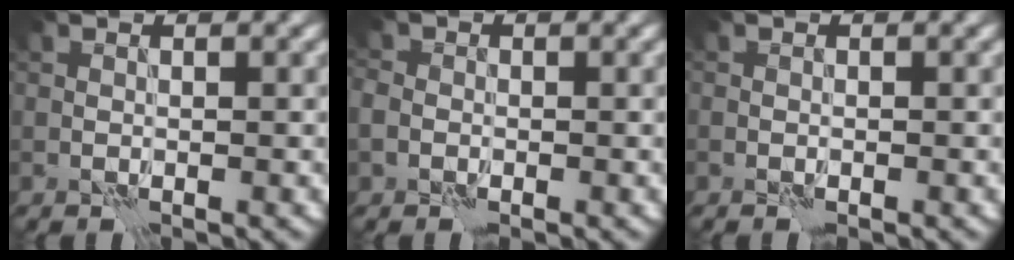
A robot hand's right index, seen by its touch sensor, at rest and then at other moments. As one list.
[{"total": 2.0, "force": [-0.6, 1.8, 0.8], "torque": [-0.003, 0.000, -0.016]}, {"total": 0.0}]